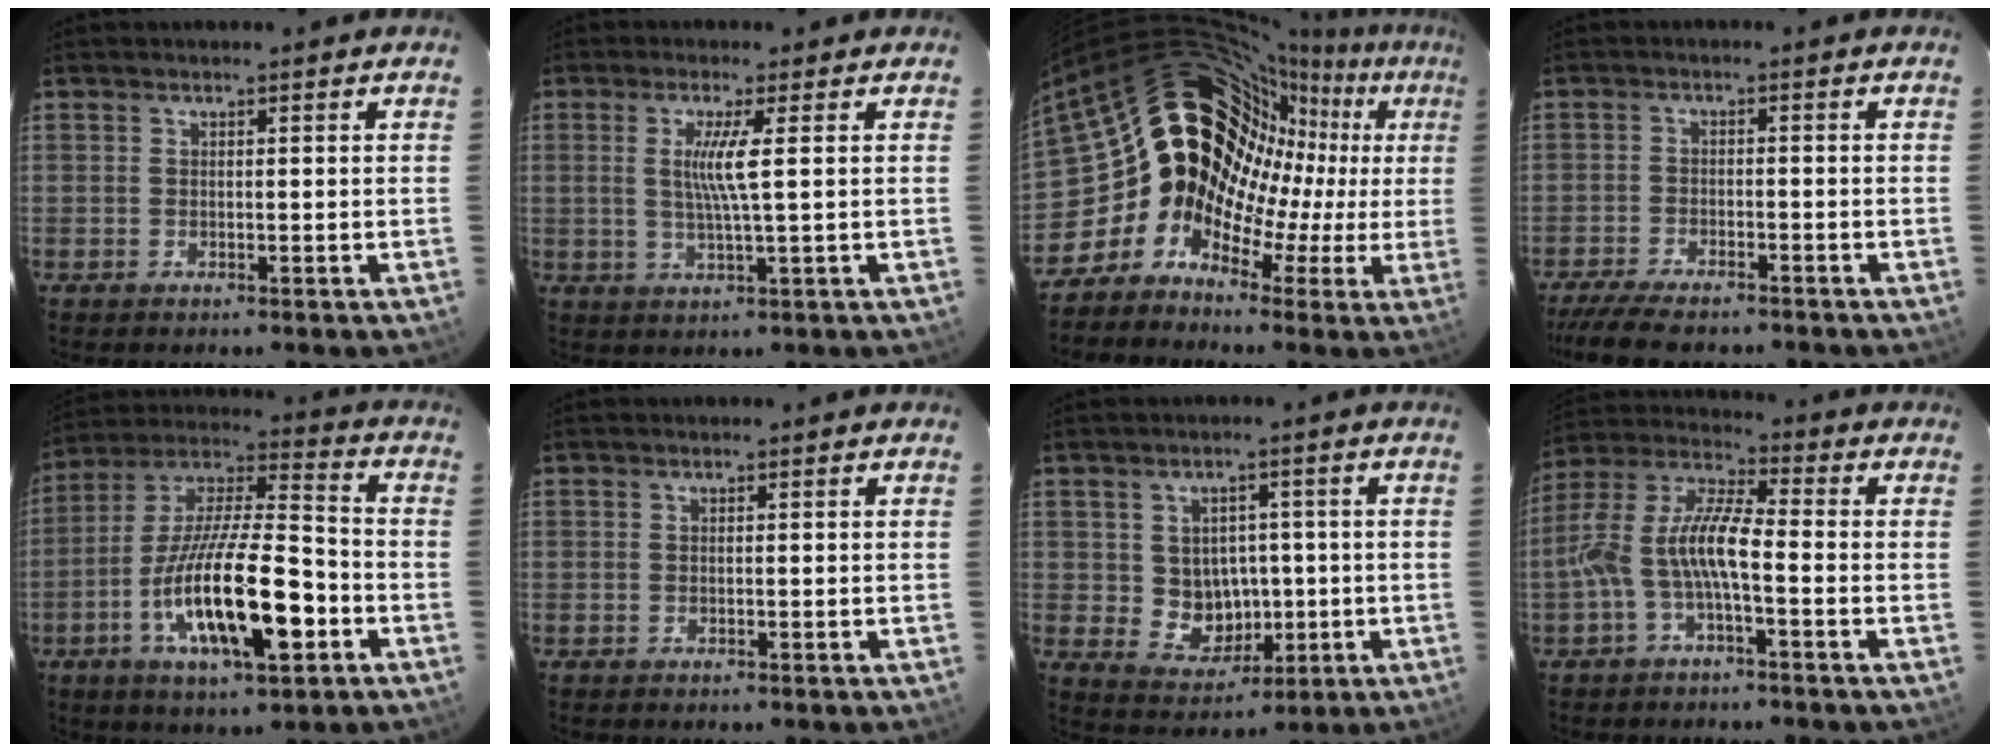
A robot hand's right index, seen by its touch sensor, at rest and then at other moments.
{"total": 5.1, "force": [0.9, -0.5, 5.0], "torque": [-0.095, -0.006, 0.016]}
{"total": 16.6, "force": [-1.6, 14.0, 8.7], "torque": [-0.129, 0.050, -0.044]}
{"total": 10.2, "force": [-8.8, 2.3, 4.6], "torque": [-0.112, -0.027, -0.148]}
{"total": 20.1, "force": [-7.1, 5.5, 18.0], "torque": [-0.331, -0.009, -0.124]}
{"total": 0.0}
{"total": 7.5, "force": [-0.2, 6.8, 3.1], "torque": [-0.064, 0.008, 0.017]}
{"total": 10.0, "force": [-3.0, 2.6, 9.2], "torque": [-0.203, 0.015, -0.060]}